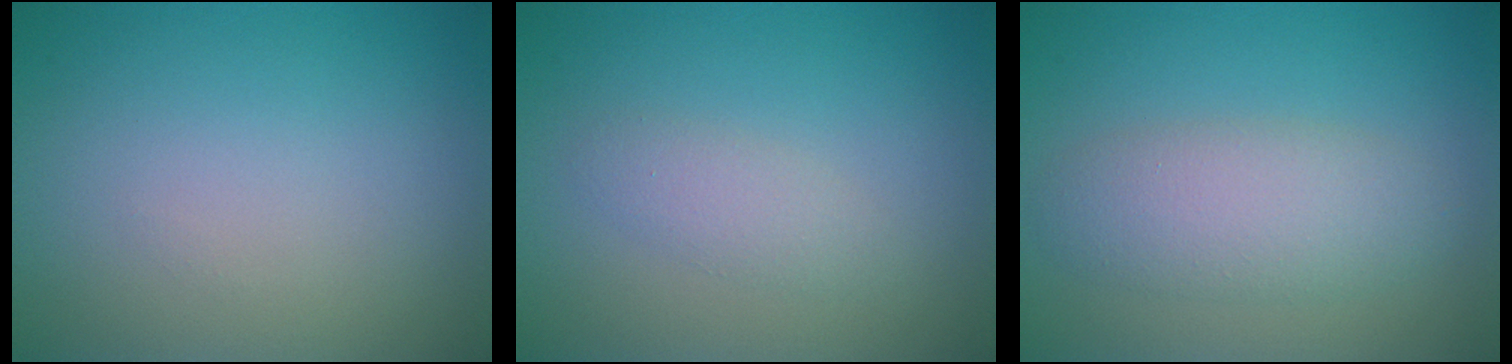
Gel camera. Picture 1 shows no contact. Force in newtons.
{"total": 1.6, "press": 1.6, "slide": 0.0}
{"total": 4.0, "press": 4.0, "slide": 0.1}